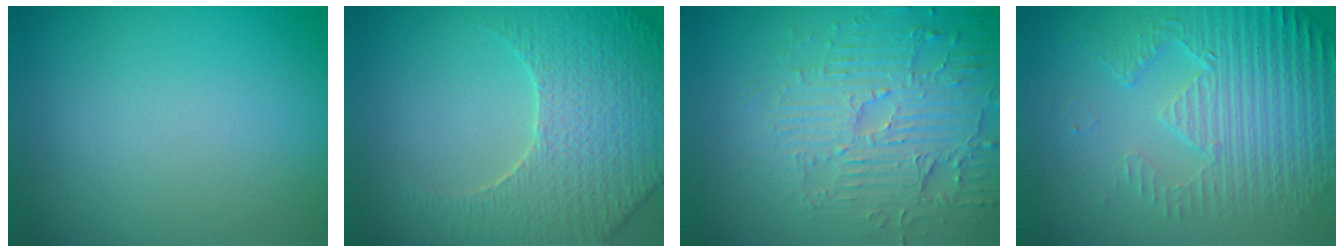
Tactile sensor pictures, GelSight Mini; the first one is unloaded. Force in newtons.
{"total": 5.1, "press": 4.6, "slide": 2.1}
{"total": 4.4, "press": 4.0, "slide": 1.7}
{"total": 5.4, "press": 3.6, "slide": 4.0}